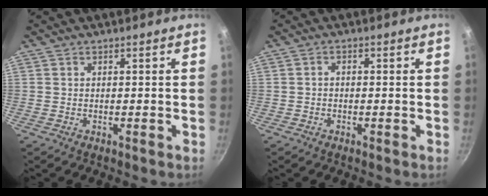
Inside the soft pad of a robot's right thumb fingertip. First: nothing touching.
{"total": 1.1, "force": [-0.5, 0.8, 0.7], "torque": [-0.013, 0.007, -0.010]}